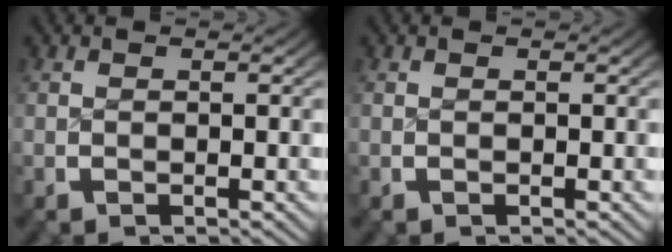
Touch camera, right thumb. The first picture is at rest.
{"total": 0.0}